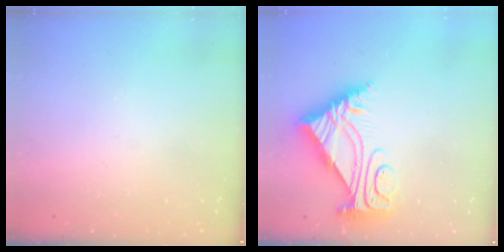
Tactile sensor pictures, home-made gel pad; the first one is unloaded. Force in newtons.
{"total": 8.2, "press": 8.2, "slide": 0.8}